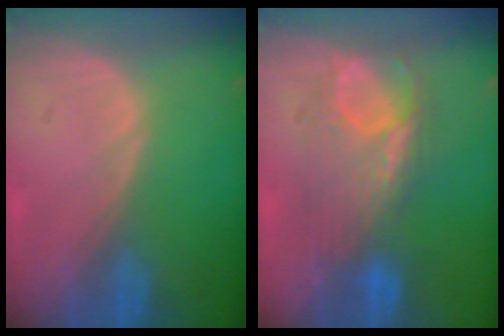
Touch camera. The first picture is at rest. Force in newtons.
{"total": 8.1, "press": 8.0, "slide": 0.7}